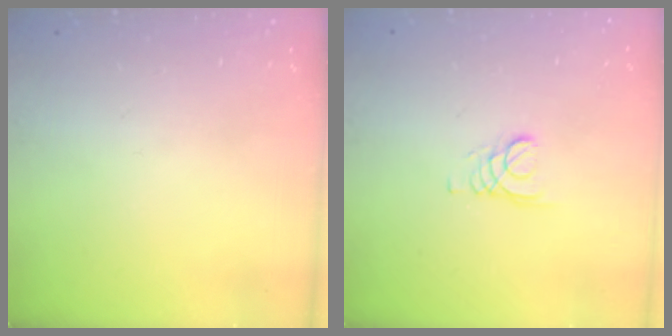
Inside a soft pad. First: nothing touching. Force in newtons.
{"total": 1.6, "press": 1.6, "slide": 0.2}